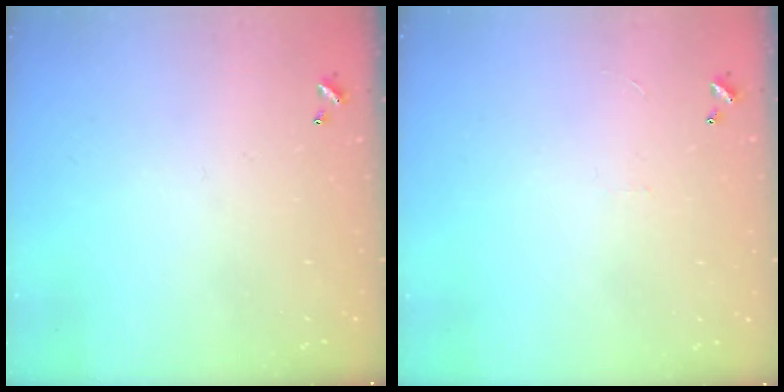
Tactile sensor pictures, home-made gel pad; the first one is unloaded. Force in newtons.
{"total": 1.3, "press": 1.3, "slide": 0.4}